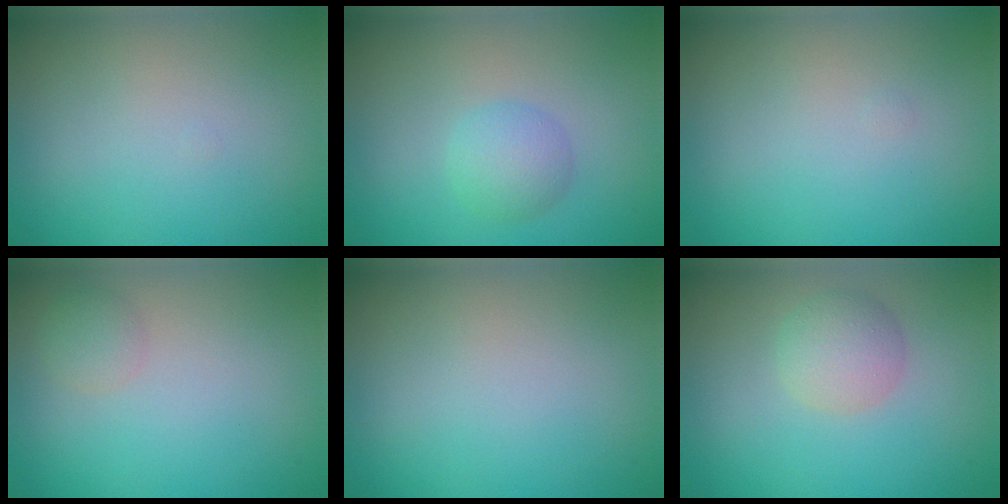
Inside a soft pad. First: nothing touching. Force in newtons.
{"total": 2.5, "press": 2.5, "slide": 0.1}
{"total": 0.0}
{"total": 1.5, "press": 1.5, "slide": 0.1}
{"total": 0.0}
{"total": 2.9, "press": 2.9, "slide": 0.0}